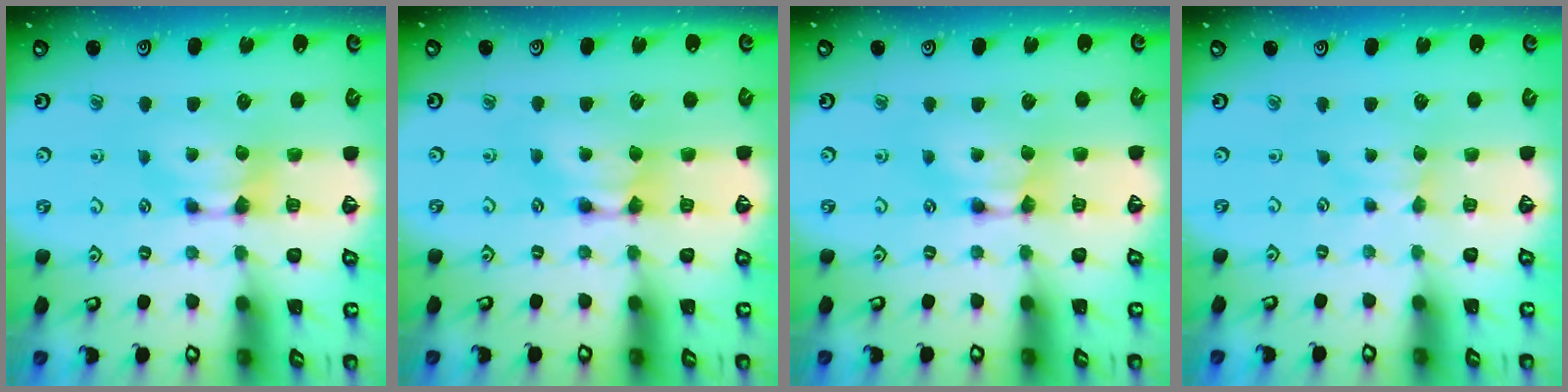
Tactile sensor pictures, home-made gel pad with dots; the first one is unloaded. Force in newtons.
{"total": 1.4, "press": 1.4, "slide": 0.1}
{"total": 1.7, "press": 1.7, "slide": 0.1}
{"total": 1.7, "press": 1.6, "slide": 0.5}